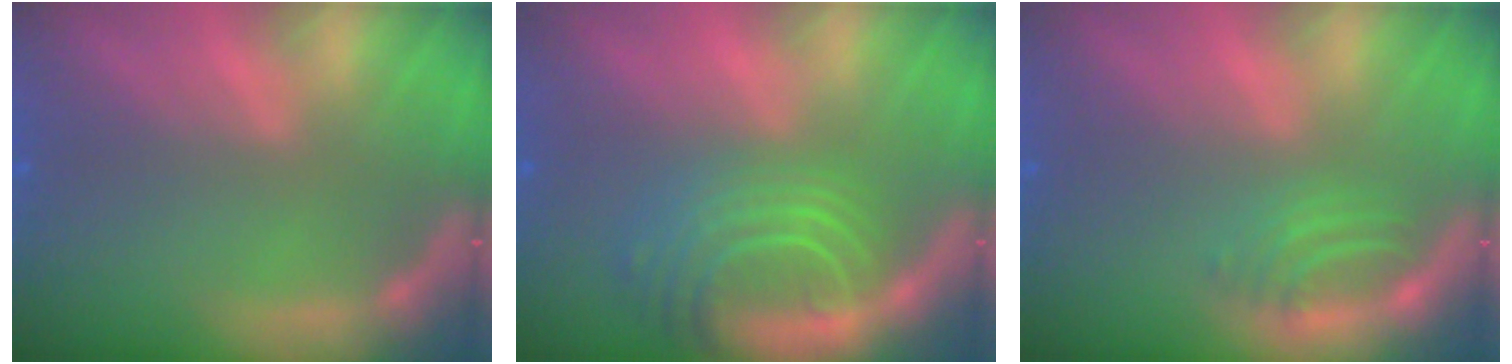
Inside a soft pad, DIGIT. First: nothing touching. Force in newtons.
{"total": 8.1}
{"total": 2.5}